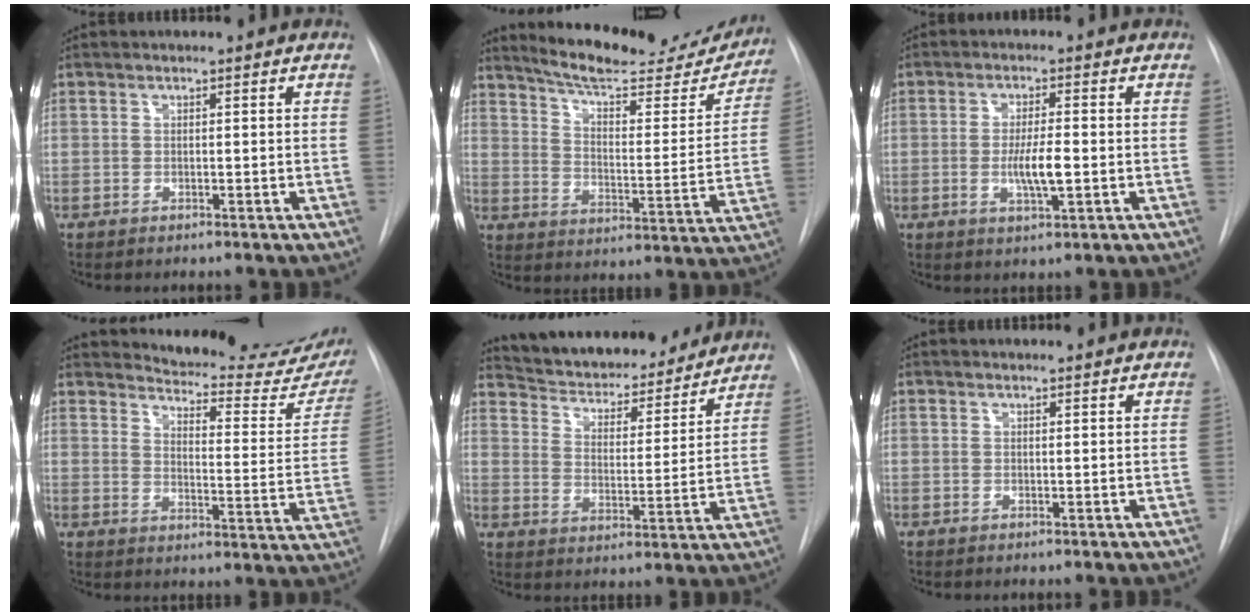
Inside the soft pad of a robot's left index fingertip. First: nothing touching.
{"total": 22.1, "force": [20.0, 4.6, 8.1], "torque": [-0.112, -0.037, 0.264]}
{"total": 5.1, "force": [-0.9, 0.7, 5.0], "torque": [-0.096, -0.008, -0.014]}
{"total": 19.9, "force": [18.8, 3.1, 5.7], "torque": [-0.063, -0.095, 0.213]}
{"total": 20.4, "force": [18.7, 5.0, 6.3], "torque": [-0.096, -0.003, 0.266]}
{"total": 1.8, "force": [1.7, 0.3, 0.3], "torque": [-0.011, 0.013, 0.019]}